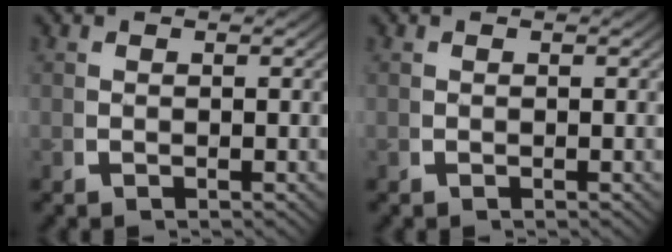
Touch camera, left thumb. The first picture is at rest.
{"total": 0.0}